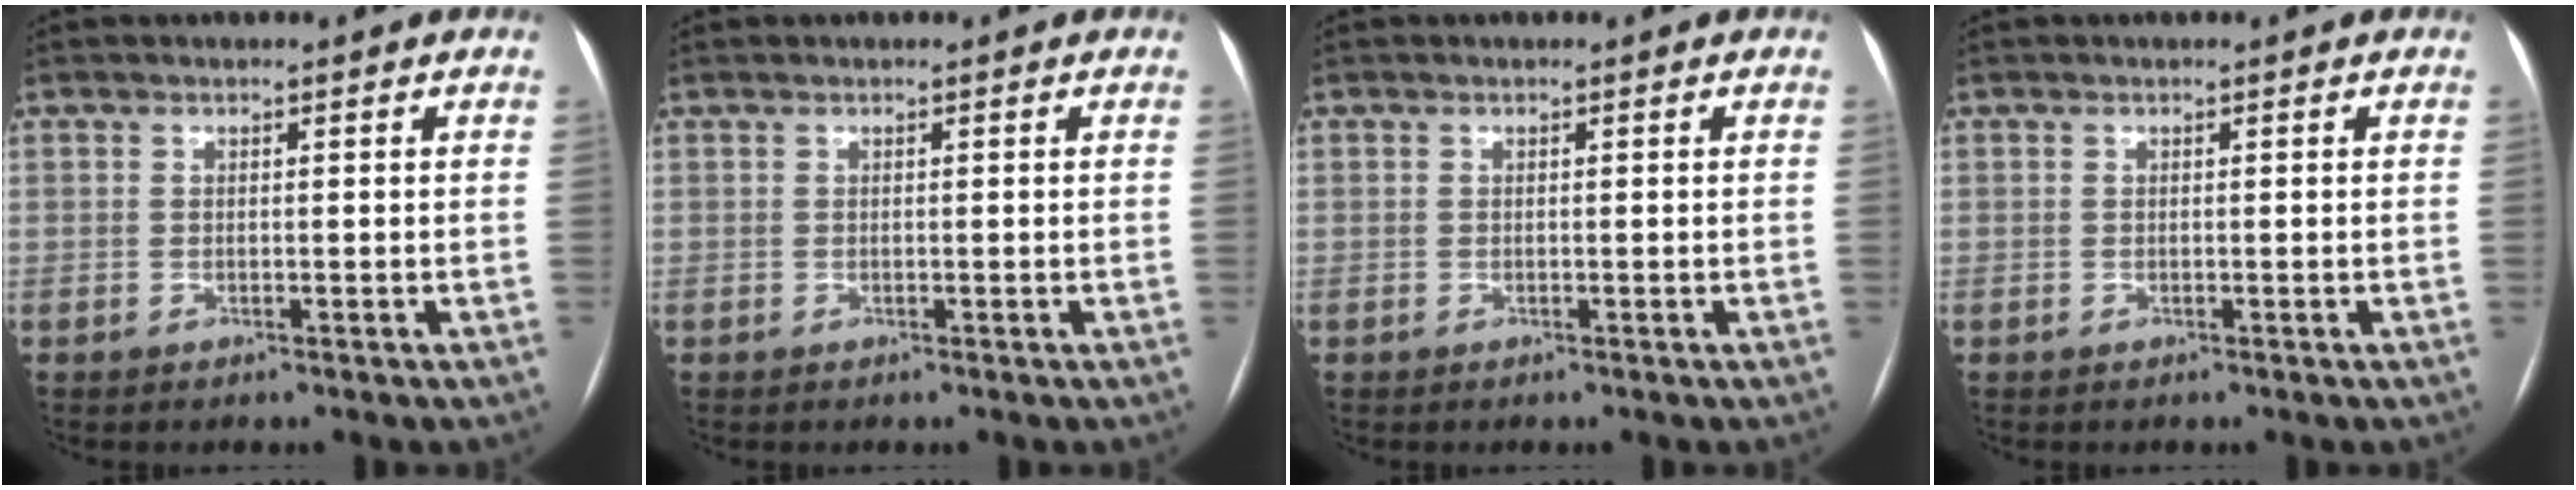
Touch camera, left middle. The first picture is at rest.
{"total": 0.0}
{"total": 0.0}
{"total": 0.0}